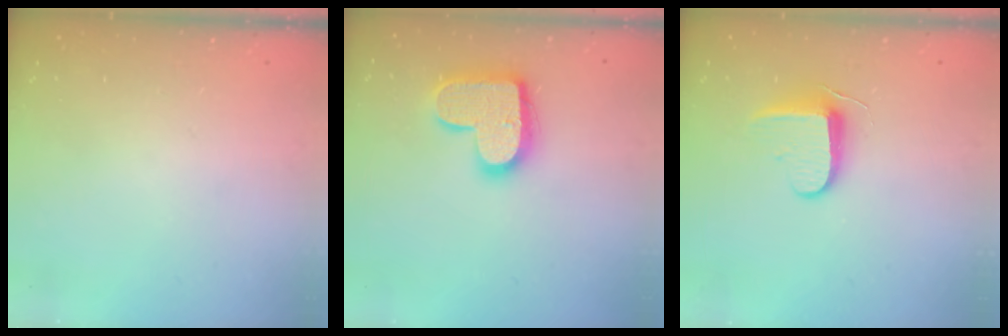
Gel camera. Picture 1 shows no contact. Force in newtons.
{"total": 16.6, "press": 16.5, "slide": 0.9}
{"total": 9.3, "press": 9.2, "slide": 1.5}